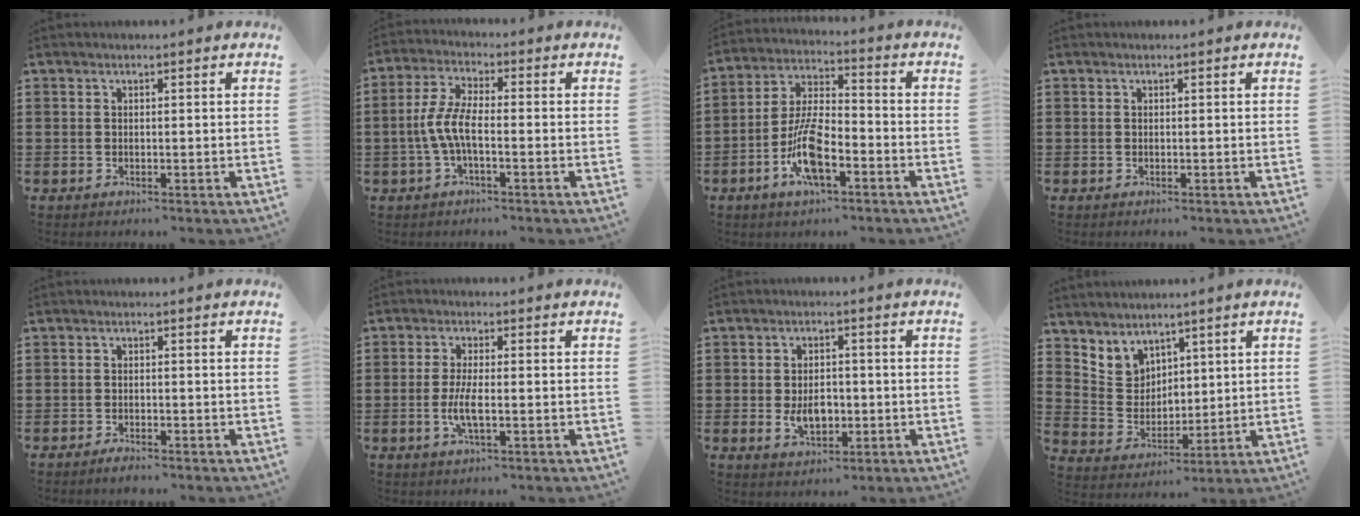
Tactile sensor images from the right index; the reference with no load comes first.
{"total": 5.8, "force": [-1.9, 1.6, 5.3], "torque": [-0.134, -0.014, -0.046]}
{"total": 9.7, "force": [-4.0, 3.5, 8.1], "torque": [-0.177, 0.001, -0.078]}
{"total": 0.0}
{"total": 1.4, "force": [-1.3, 0.0, 0.4], "torque": [-0.012, -0.005, -0.023]}
{"total": 4.2, "force": [-1.1, 0.9, 4.0], "torque": [-0.090, -0.007, -0.026]}
{"total": 4.5, "force": [-0.9, 2.8, 3.4], "torque": [-0.056, 0.002, -0.016]}
{"total": 5.2, "force": [3.7, 3.5, 0.4], "torque": [-0.033, -0.006, 0.072]}